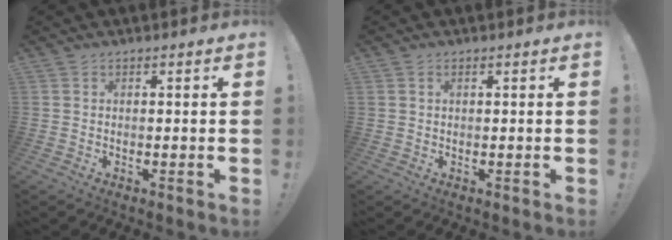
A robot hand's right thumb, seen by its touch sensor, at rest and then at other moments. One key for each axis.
{"total": 0.9, "fx": 0.5, "fy": 0.6, "fz": 0.6, "tx": -0.015, "ty": 0.002, "tz": 0.010}